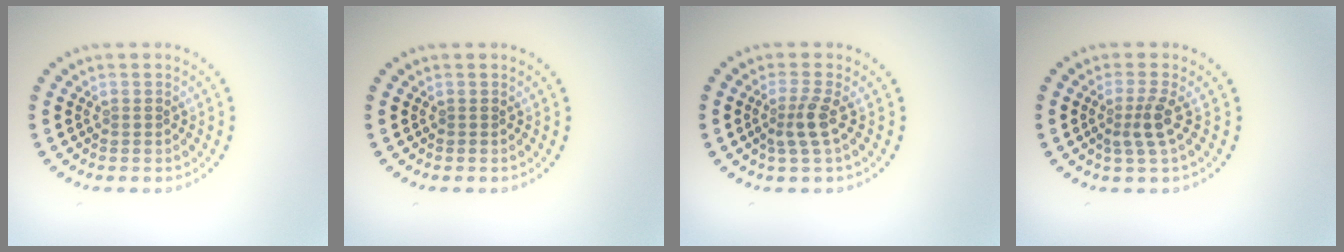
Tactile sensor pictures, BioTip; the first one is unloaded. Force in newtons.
{"total": 0.0}
{"total": 2.3, "press": 1.8, "slide": 1.5}
{"total": 2.2, "press": 1.8, "slide": 1.4}